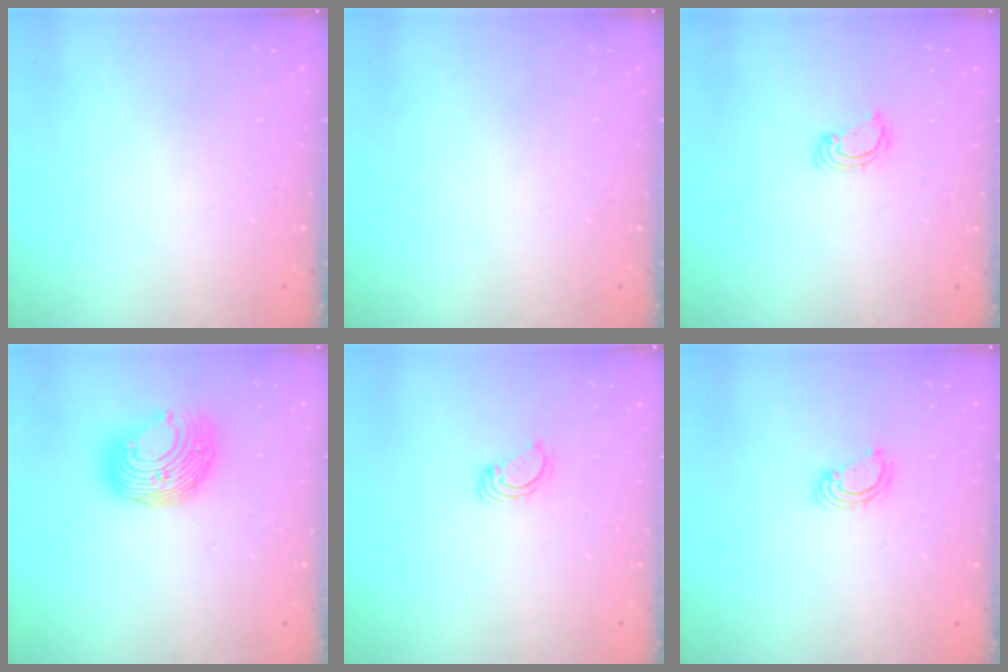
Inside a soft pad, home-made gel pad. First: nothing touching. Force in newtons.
{"total": 0.0}
{"total": 2.5, "press": 2.5, "slide": 0.3}
{"total": 14.2, "press": 14.2, "slide": 0.0}
{"total": 3.1, "press": 3.1, "slide": 0.3}
{"total": 3.8, "press": 3.8, "slide": 0.1}